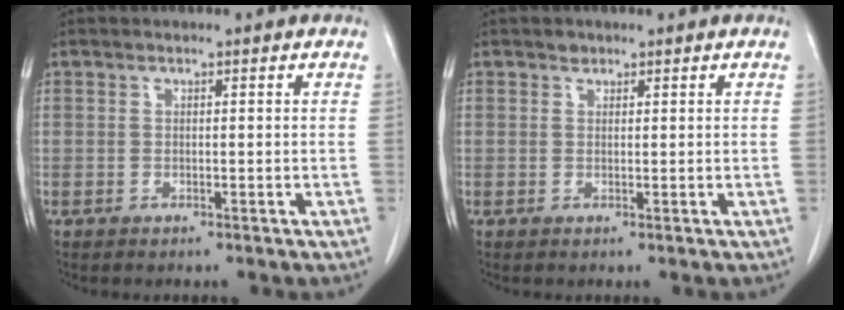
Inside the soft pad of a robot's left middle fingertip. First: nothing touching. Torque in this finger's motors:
{"motor_torque": [0.08, -0.06, -0.10, -0.01]}